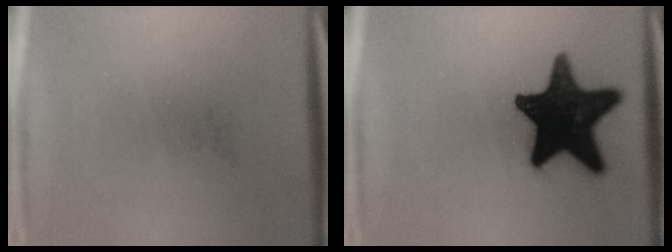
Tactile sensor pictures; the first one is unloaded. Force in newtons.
{"total": 19.5}